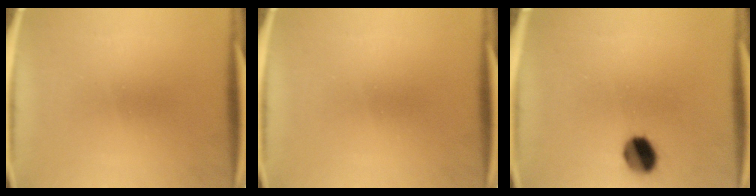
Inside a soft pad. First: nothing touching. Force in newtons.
{"total": 0.0}
{"total": 7.4}